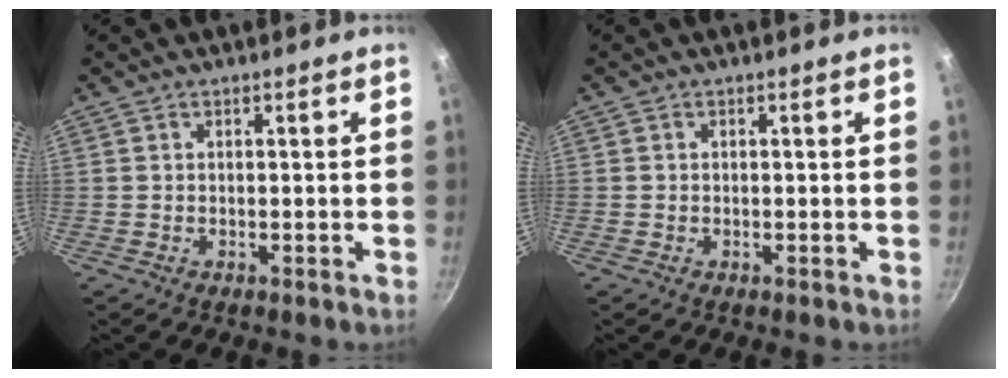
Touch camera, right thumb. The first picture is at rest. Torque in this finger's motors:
{"motor_torque": [0.03, -0.17, 0.04, 0.21, 0.04]}